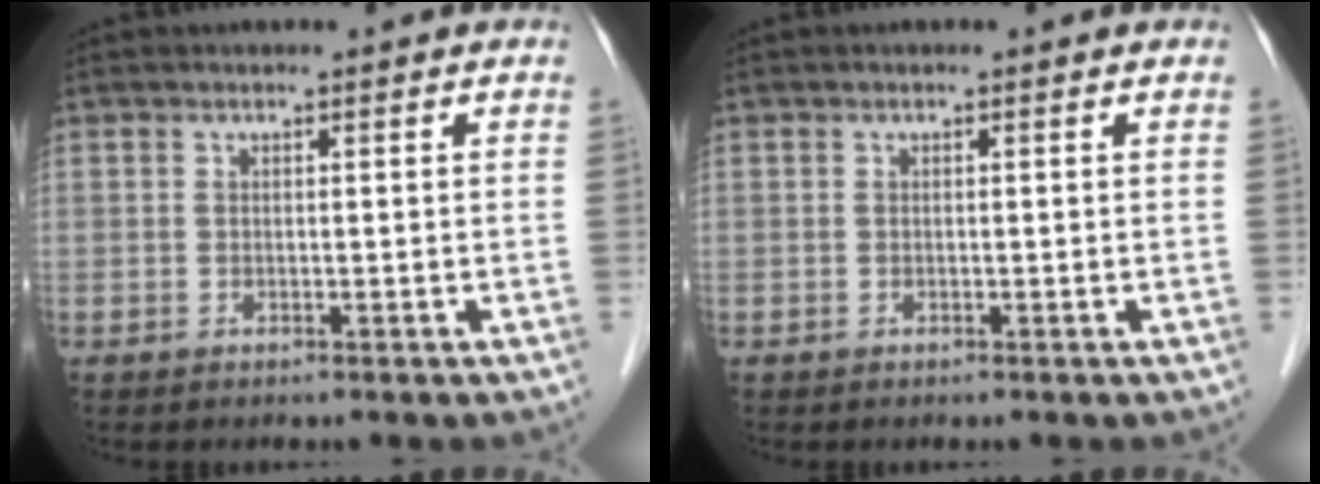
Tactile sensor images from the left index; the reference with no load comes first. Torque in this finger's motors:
{"motor_torque": [-0.07, 0.03, 0.01, -0.01]}